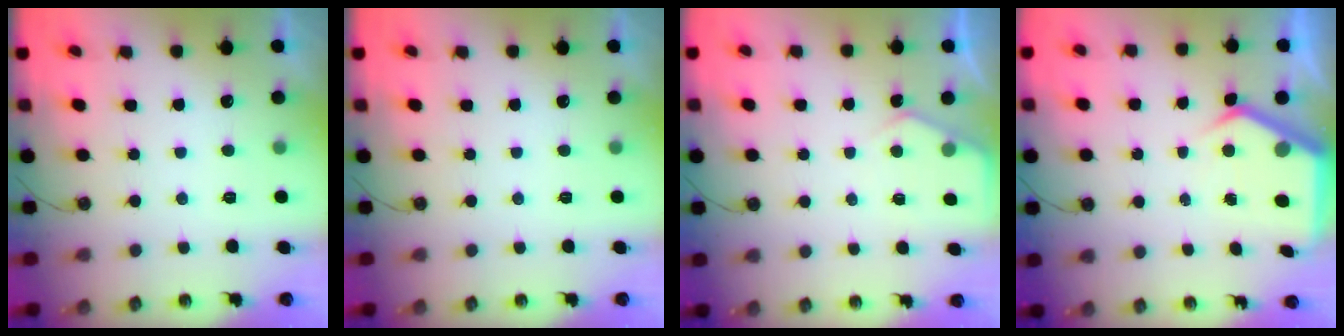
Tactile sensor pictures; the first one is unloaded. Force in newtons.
{"total": 0.0}
{"total": 4.2, "press": 4.2, "slide": 0.4}
{"total": 6.7, "press": 6.7, "slide": 0.6}